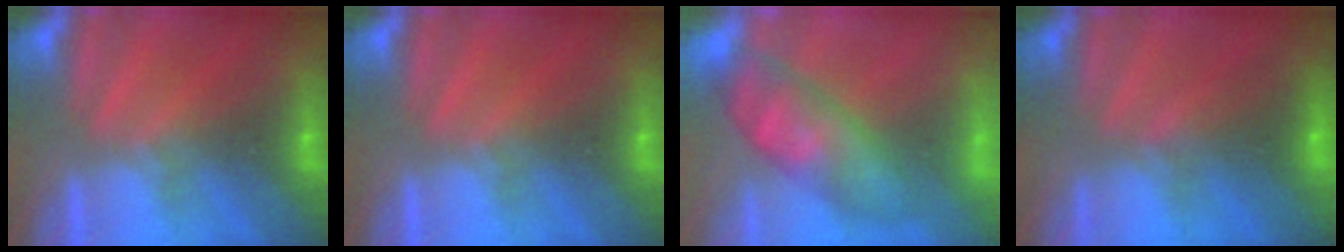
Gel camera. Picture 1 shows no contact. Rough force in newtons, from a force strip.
{"total": 0.0}
{"total": 4.1}
{"total": 5.8}